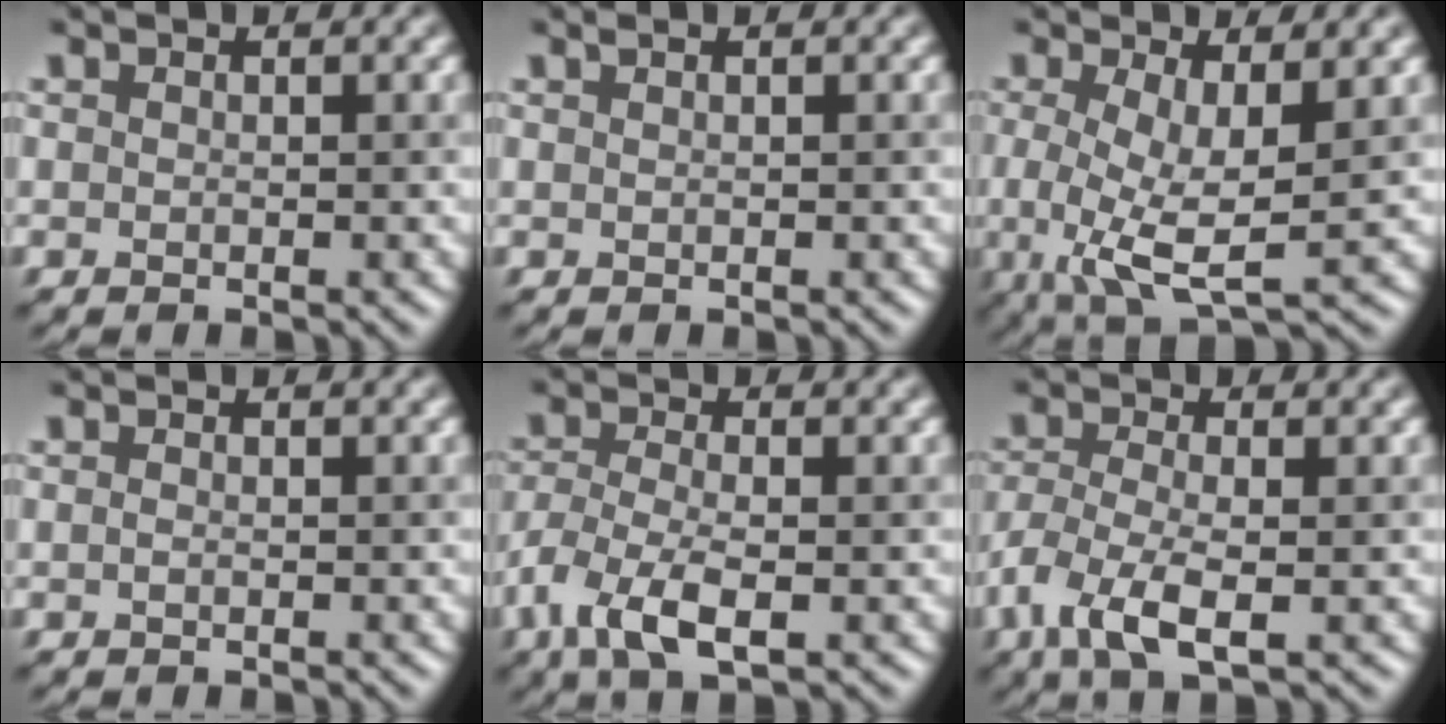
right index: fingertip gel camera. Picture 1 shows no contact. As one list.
[{"total": 0.5, "force": [0.5, 0.0, 0.0], "torque": [0.000, 0.009, 0.009]}, {"total": 6.4, "force": [0.1, 2.3, 6.0], "torque": [-0.122, -0.002, 0.001]}, {"total": 0.0}, {"total": 5.0, "force": [-1.8, 2.3, 4.0], "torque": [-0.090, 0.000, -0.041]}, {"total": 4.8, "force": [-1.6, 2.0, 4.0], "torque": [-0.090, -0.001, -0.038]}]